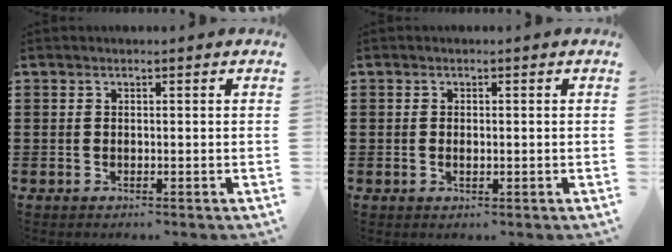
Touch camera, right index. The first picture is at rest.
{"total": 0.9, "force": [-0.1, 0.4, 0.8], "torque": [-0.016, -0.001, -0.001]}